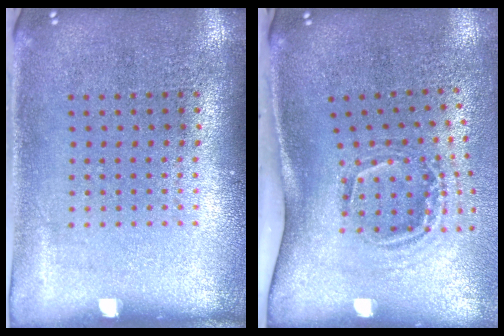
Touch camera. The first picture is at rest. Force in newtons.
{"total": 2.0, "press": 1.3, "slide": 1.6}